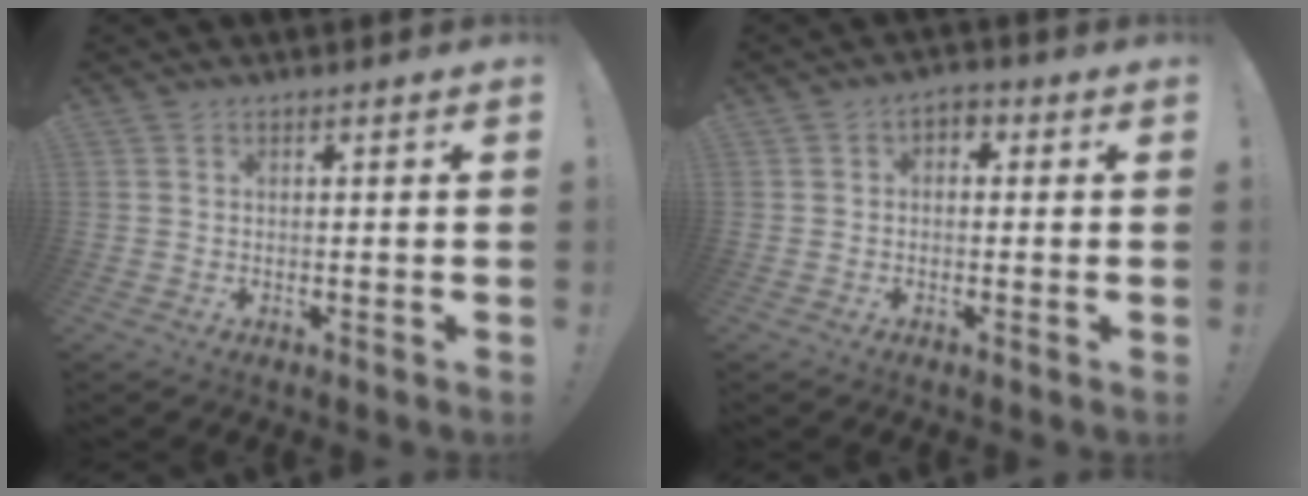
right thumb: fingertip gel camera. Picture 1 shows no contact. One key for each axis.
{"total": 2.6, "fx": -1.0, "fy": 1.9, "fz": 1.4, "tx": -0.014, "ty": 0.007, "tz": -0.021}